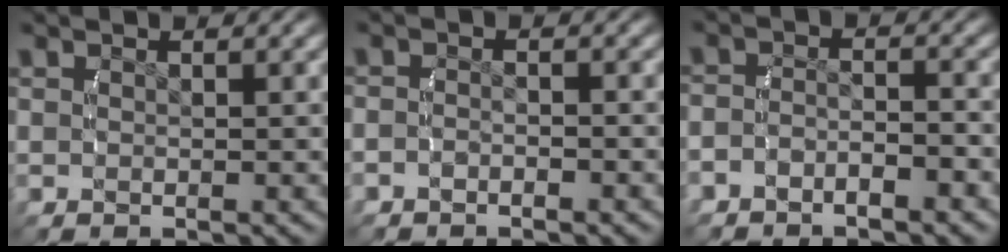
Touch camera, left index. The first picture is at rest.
{"total": 1.7, "force": [-1.4, 1.0, 0.4], "torque": [-0.018, 0.002, -0.026]}
{"total": 3.2, "force": [-2.5, 1.7, 1.1], "torque": [-0.024, -0.002, -0.045]}